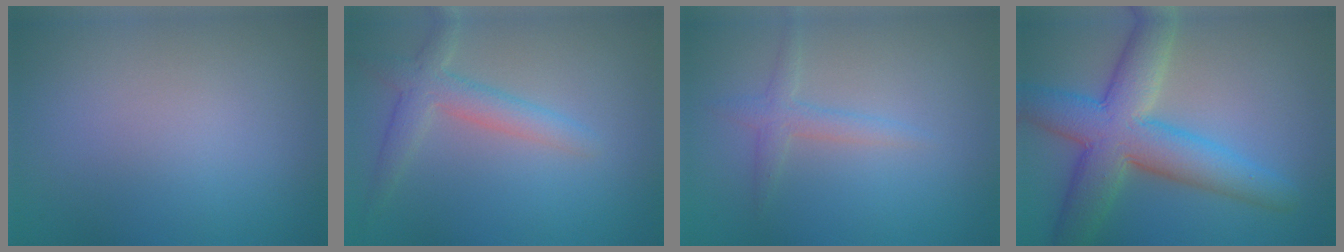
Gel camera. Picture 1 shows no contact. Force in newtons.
{"total": 3.1, "press": 3.1, "slide": 0.2}
{"total": 1.7, "press": 1.7, "slide": 0.1}
{"total": 8.3, "press": 8.3, "slide": 0.2}